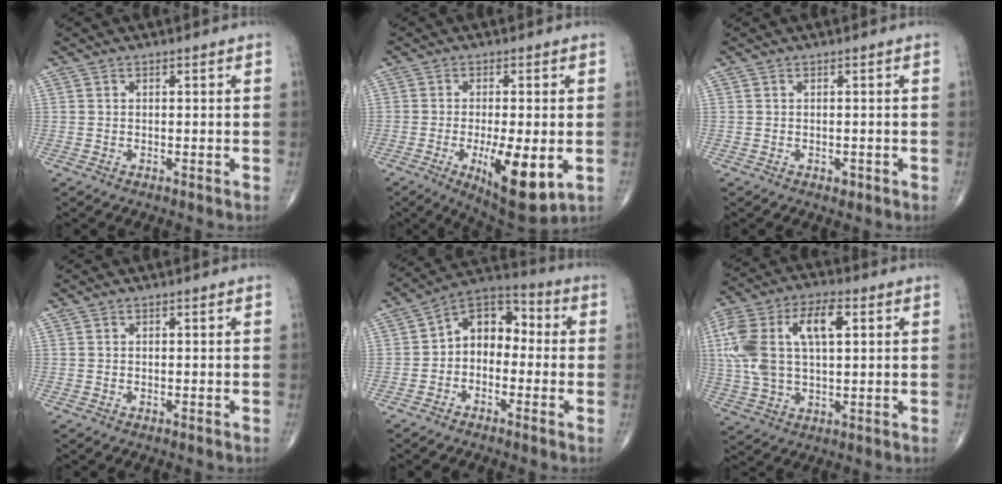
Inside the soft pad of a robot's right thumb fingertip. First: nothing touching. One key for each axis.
{"total": 12.1, "fx": -3.2, "fy": 3.8, "fz": 11.0, "tx": -0.169, "ty": -0.022, "tz": -0.041}
{"total": 0.7, "fx": -0.4, "fy": 0.5, "fz": 0.4, "tx": -0.003, "ty": -0.001, "tz": -0.005}
{"total": 0.0}
{"total": 9.6, "fx": -0.8, "fy": 6.8, "fz": 6.7, "tx": -0.070, "ty": 0.043, "tz": -0.035}
{"total": 17.4, "fx": 3.9, "fy": 8.8, "fz": 14.5, "tx": -0.306, "ty": 0.021, "tz": 0.068}